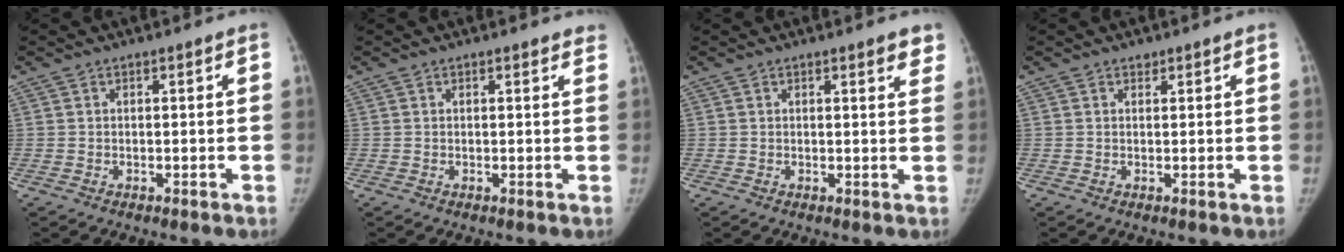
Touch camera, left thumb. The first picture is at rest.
{"total": 1.6, "force": [1.4, 0.6, 0.5], "torque": [0.004, -0.003, 0.008]}
{"total": 3.1, "force": [2.1, 0.9, 2.1], "torque": [-0.010, -0.008, 0.021]}
{"total": 0.7, "force": [0.6, 0.5, 0.1], "torque": [0.004, -0.004, 0.006]}